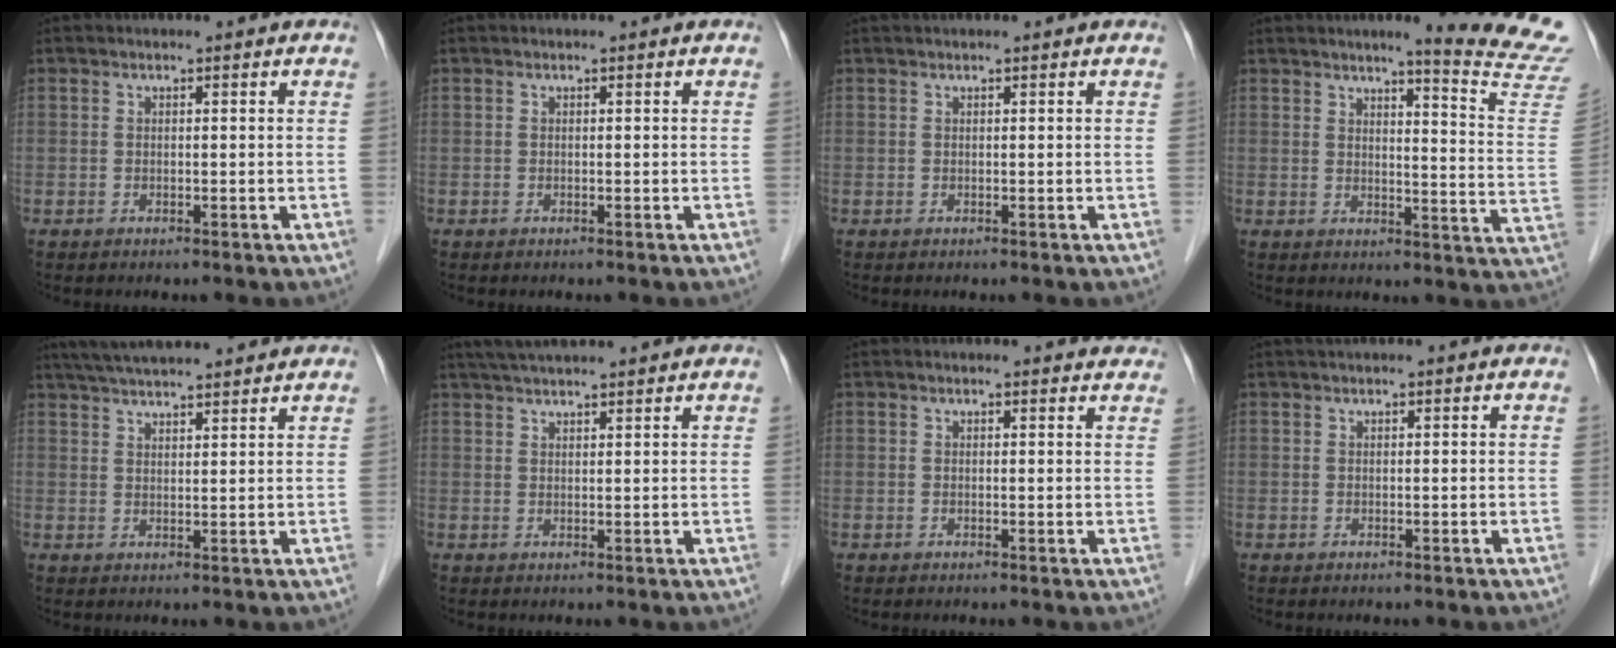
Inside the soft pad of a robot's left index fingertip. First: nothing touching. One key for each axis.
{"total": 0.0}
{"total": 1.8, "fx": 1.7, "fy": 0.1, "fz": 0.7, "tx": -0.010, "ty": 0.026, "tz": 0.024}
{"total": 14.2, "fx": 13.2, "fy": -1.9, "fz": 5.1, "tx": -0.063, "ty": -0.106, "tz": 0.136}
{"total": 12.0, "fx": 10.8, "fy": 1.1, "fz": 5.1, "tx": -0.091, "ty": 0.035, "tz": 0.163}
{"total": 8.6, "fx": 7.7, "fy": 0.5, "fz": 3.8, "tx": -0.064, "ty": 0.040, "tz": 0.113}
{"total": 5.1, "fx": 4.9, "fy": 0.9, "fz": 0.7, "tx": 0.001, "ty": -0.003, "tz": 0.033}
{"total": 2.8, "fx": 2.5, "fy": 0.2, "fz": 1.2, "tx": -0.013, "ty": 0.033, "tz": 0.036}